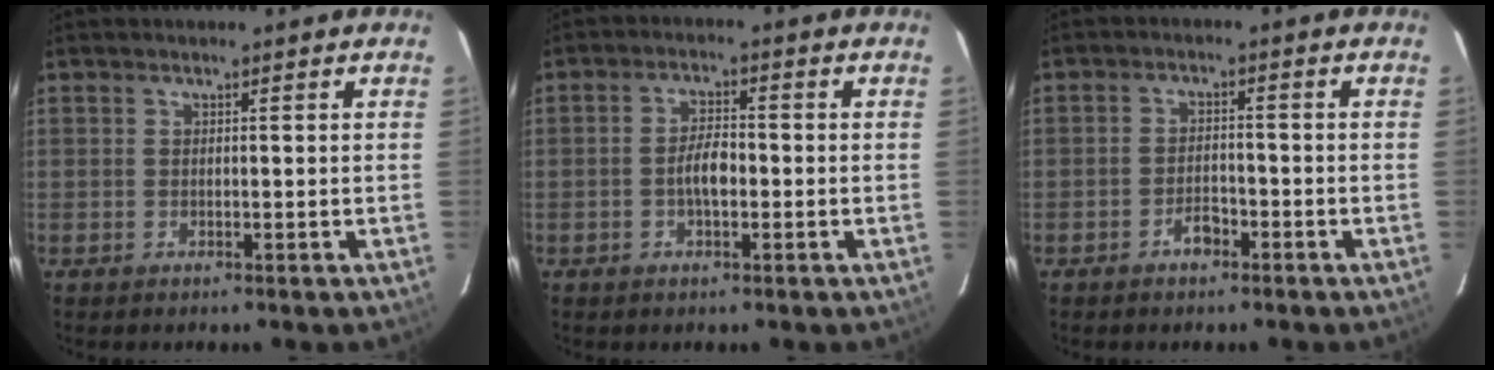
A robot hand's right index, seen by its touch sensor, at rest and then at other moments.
{"total": 4.4, "force": [-1.1, 1.9, 3.8], "torque": [-0.072, 0.006, -0.018]}
{"total": 3.4, "force": [-2.2, 1.8, 1.9], "torque": [-0.037, 0.005, -0.035]}